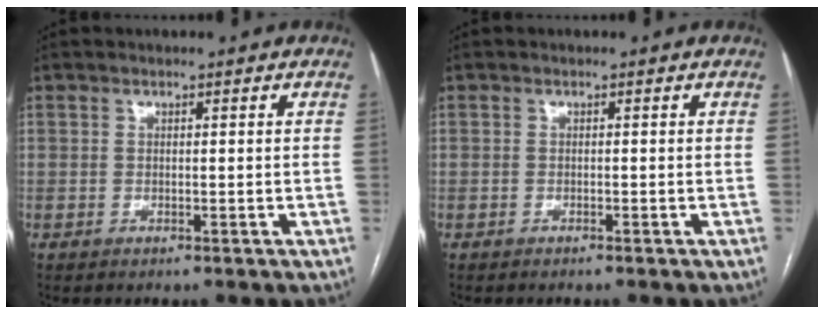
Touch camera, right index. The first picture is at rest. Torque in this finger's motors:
{"motor_torque": [-0.06, -0.02, -0.33, -0.06]}